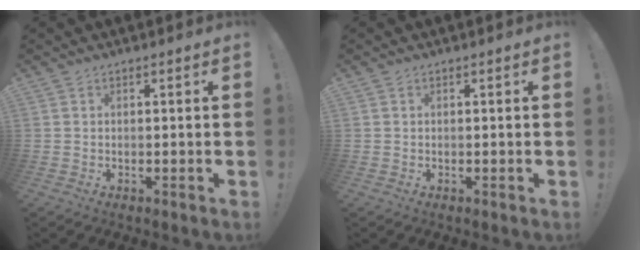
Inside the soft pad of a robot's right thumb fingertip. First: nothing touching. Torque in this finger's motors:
{"motor_torque": [-0.27, 0.29, 0.31, -0.21, -0.05]}